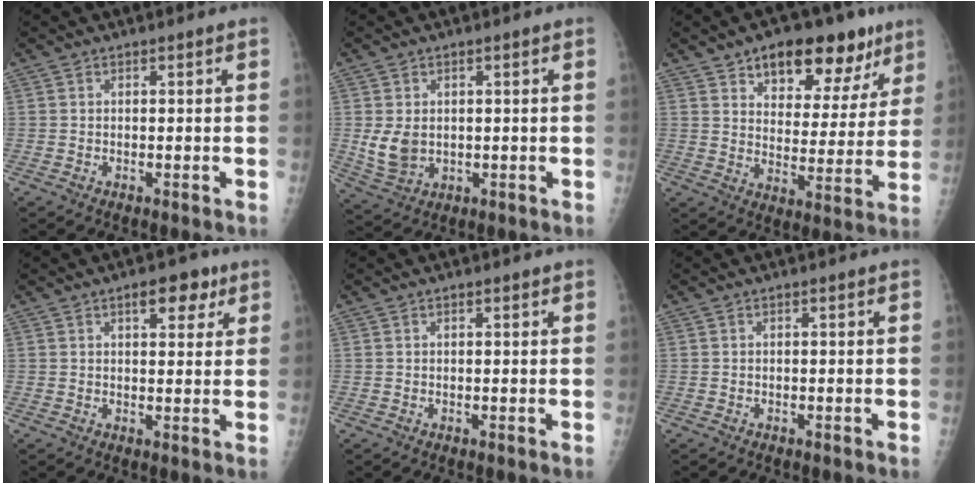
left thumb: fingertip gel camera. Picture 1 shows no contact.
{"total": 5.8, "force": [0.3, 4.3, 3.8], "torque": [-0.061, -0.011, 0.020]}
{"total": 17.1, "force": [10.4, 9.0, 10.2], "torque": [-0.077, -0.041, 0.148]}
{"total": 5.7, "force": [3.1, 2.9, 3.9], "torque": [-0.028, -0.010, 0.037]}
{"total": 0.6, "force": [0.4, 0.3, 0.4], "torque": [-0.006, -0.001, 0.005]}
{"total": 0.0}